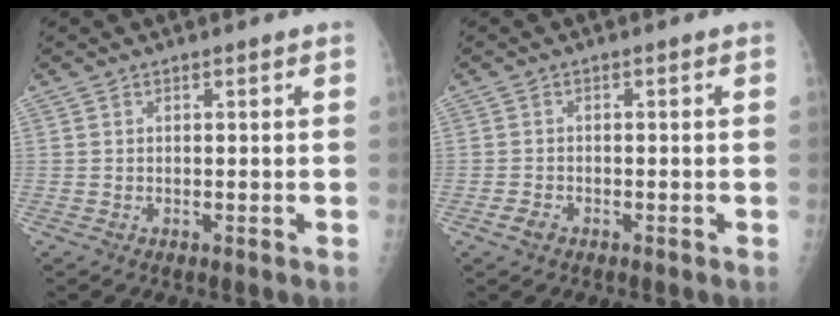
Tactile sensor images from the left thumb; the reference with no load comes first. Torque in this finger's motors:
{"motor_torque": [-0.11, 0.07, -0.03, -0.02, 0.01]}